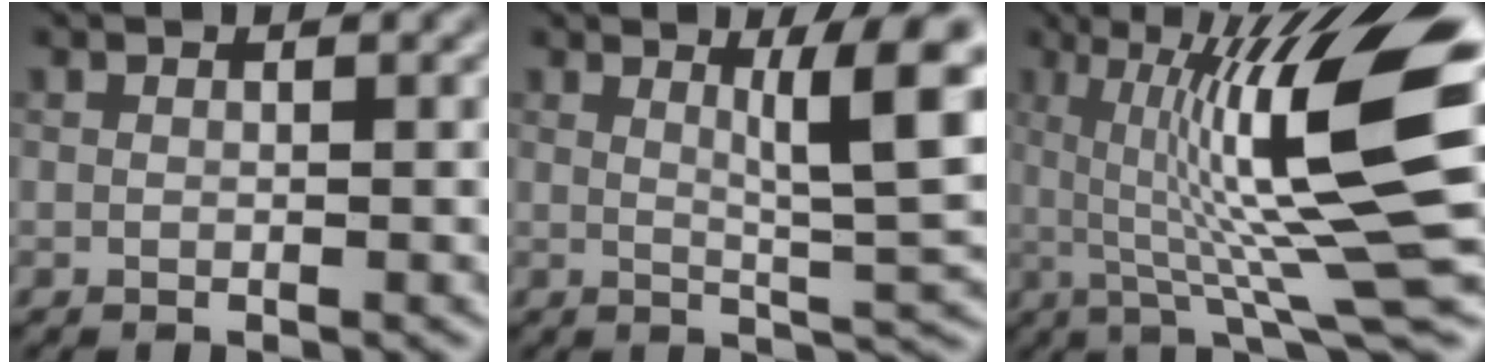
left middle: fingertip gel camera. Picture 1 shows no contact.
{"total": 6.8, "force": [2.2, 0.9, 6.4], "torque": [-0.088, -0.004, 0.036]}
{"total": 13.4, "force": [1.5, 2.0, 13.1], "torque": [-0.192, 0.013, 0.025]}